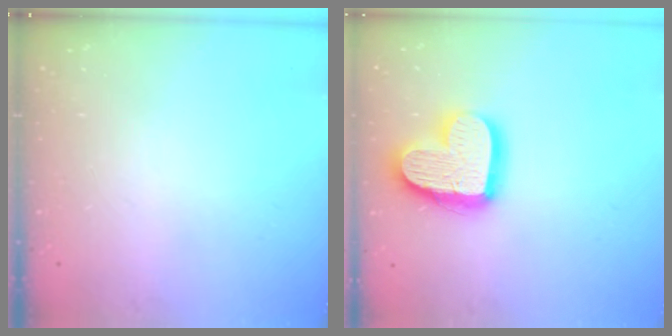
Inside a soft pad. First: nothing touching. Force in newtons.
{"total": 17.3, "press": 17.3, "slide": 1.5}